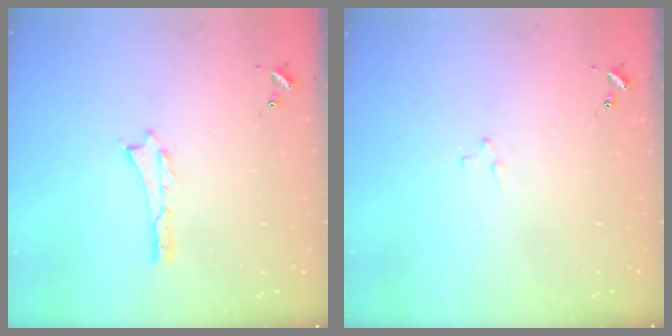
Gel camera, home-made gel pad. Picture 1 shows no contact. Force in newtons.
{"total": 2.1, "press": 2.1, "slide": 0.2}